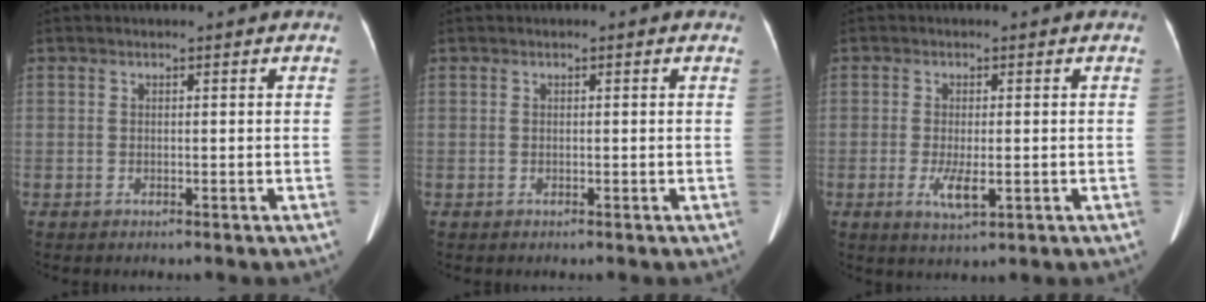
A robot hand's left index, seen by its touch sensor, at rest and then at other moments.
{"total": 0.0}
{"total": 3.7, "force": [-1.1, 1.1, 3.4], "torque": [-0.071, -0.009, -0.013]}